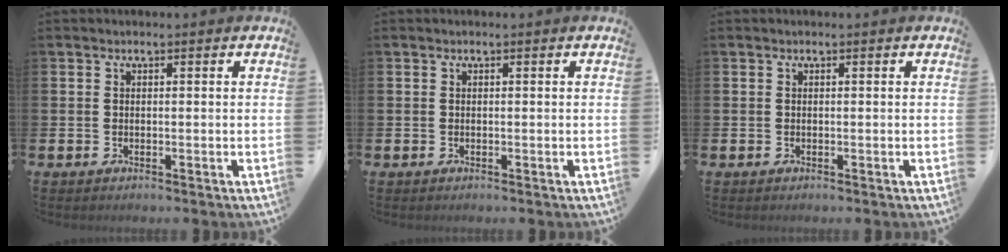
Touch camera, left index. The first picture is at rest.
{"total": 0.0}
{"total": 0.0}